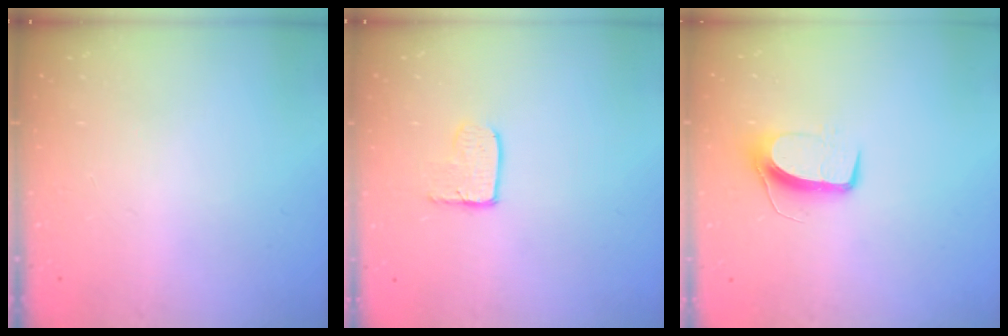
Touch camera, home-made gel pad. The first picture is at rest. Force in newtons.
{"total": 3.7, "press": 3.7, "slide": 0.2}
{"total": 8.6, "press": 8.5, "slide": 0.4}